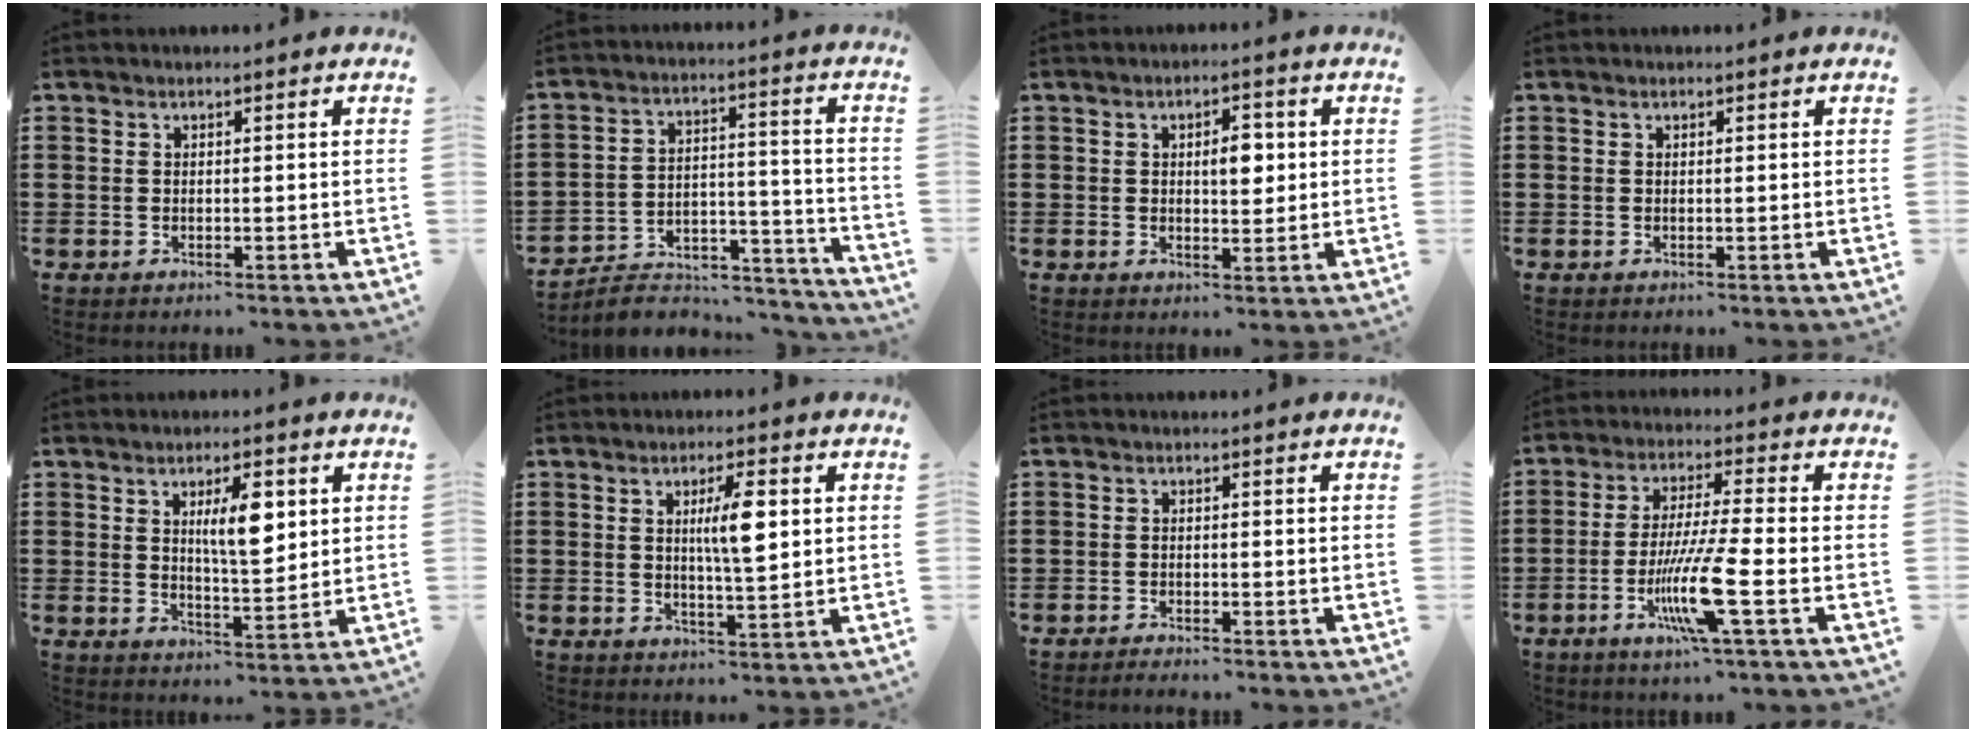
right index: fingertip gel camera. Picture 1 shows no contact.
{"total": 7.0, "force": [-6.4, 2.1, 1.8], "torque": [-0.029, 0.017, -0.122]}
{"total": 4.3, "force": [0.6, 2.0, 3.7], "torque": [-0.060, 0.004, 0.005]}
{"total": 0.0}
{"total": 6.7, "force": [2.0, 2.2, 6.0], "torque": [-0.105, 0.001, 0.029]}
{"total": 6.2, "force": [1.4, 1.3, 5.9], "torque": [-0.108, 0.003, 0.018]}
{"total": 1.2, "force": [-1.2, 0.0, 0.1], "torque": [-0.004, 0.002, -0.025]}
{"total": 10.5, "force": [-4.0, 0.3, 9.7], "torque": [-0.193, -0.018, -0.078]}